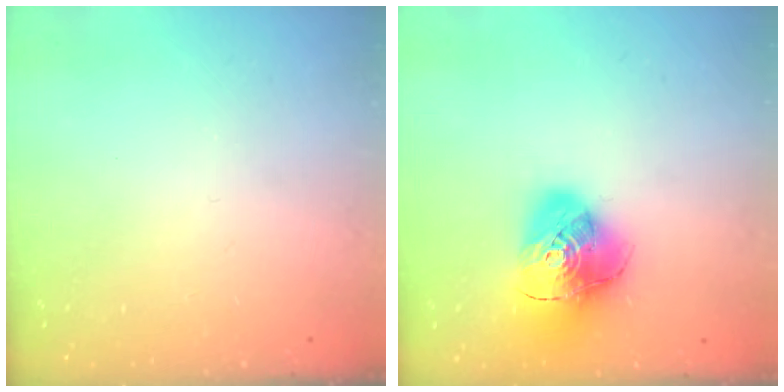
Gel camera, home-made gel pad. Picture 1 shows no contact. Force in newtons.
{"total": 15.3, "press": 15.2, "slide": 1.8}